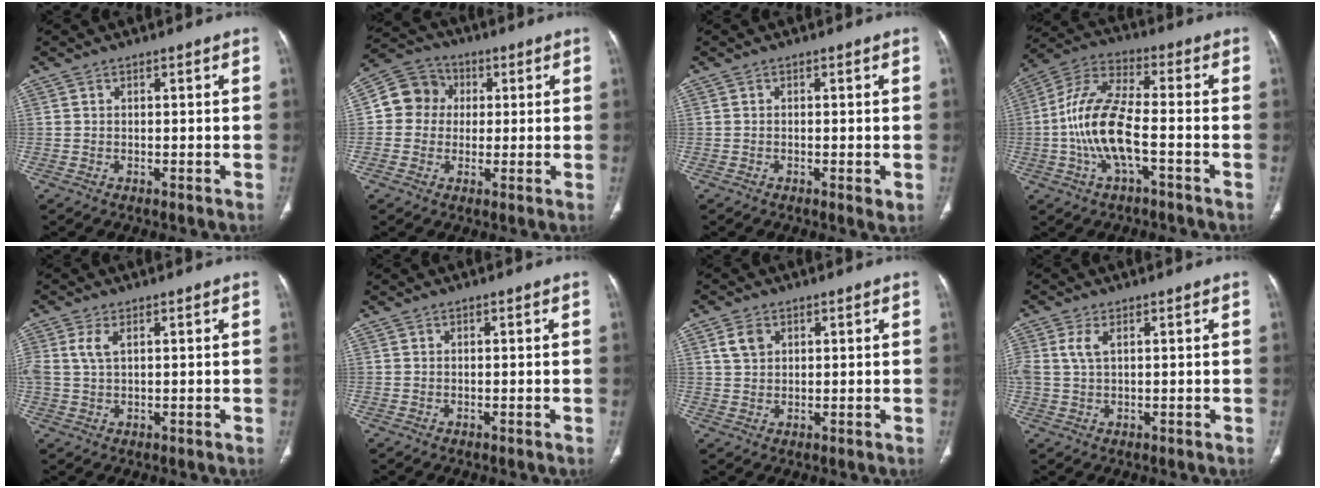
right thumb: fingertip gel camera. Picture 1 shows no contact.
{"total": 8.5, "force": [0.9, 7.9, 3.2], "torque": [-0.033, 0.017, 0.003]}
{"total": 1.5, "force": [-0.4, 0.4, 1.4], "torque": [-0.027, -0.006, -0.008]}
{"total": 13.3, "force": [-3.1, 4.9, 12.0], "torque": [-0.258, 0.036, -0.060]}
{"total": 3.4, "force": [1.2, 1.7, 2.7], "torque": [-0.068, 0.007, 0.029]}
{"total": 0.0}
{"total": 3.6, "force": [1.6, 2.6, 1.9], "torque": [-0.030, -0.001, 0.035]}
{"total": 3.4, "force": [1.2, 1.7, 2.7], "torque": [-0.070, 0.008, 0.027]}